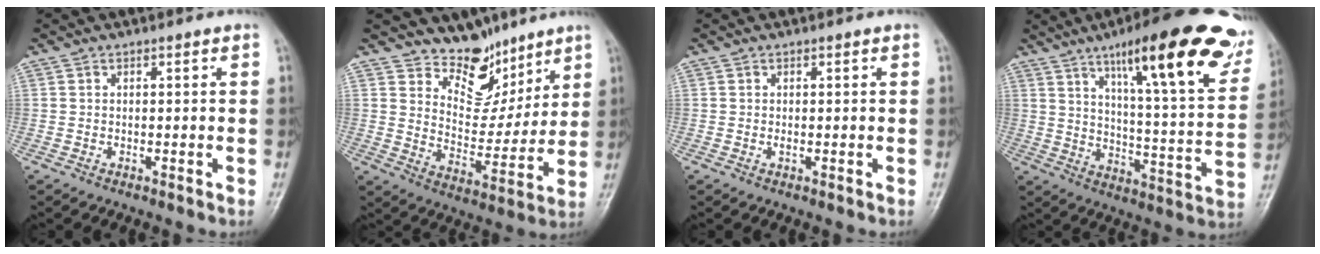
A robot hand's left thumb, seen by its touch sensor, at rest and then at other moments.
{"total": 11.4, "force": [9.0, 6.5, 2.7], "torque": [0.007, -0.069, 0.158]}
{"total": 0.7, "force": [0.2, 0.3, 0.5], "torque": [-0.005, 0.000, 0.002]}
{"total": 26.8, "force": [15.1, 5.7, 21.4], "torque": [-0.279, -0.044, 0.220]}